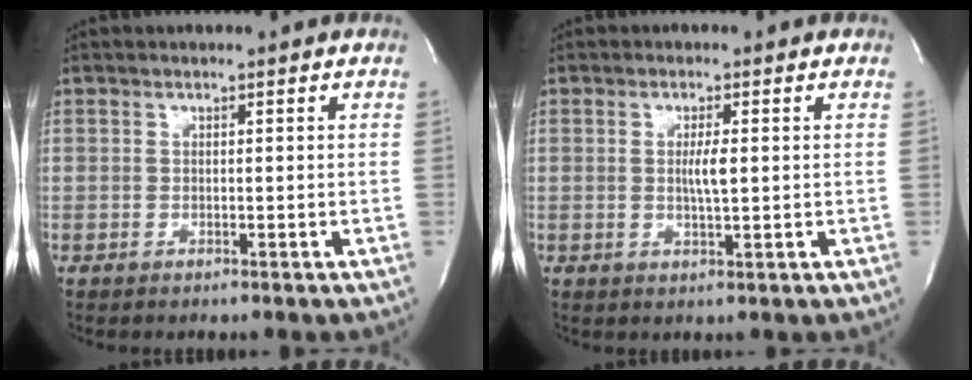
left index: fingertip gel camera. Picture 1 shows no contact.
{"total": 2.6, "force": [-0.1, 0.2, 2.6], "torque": [-0.048, -0.012, -0.003]}